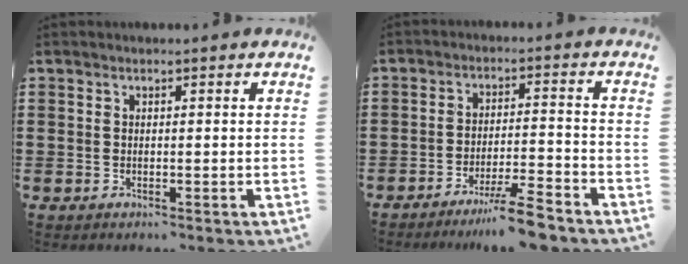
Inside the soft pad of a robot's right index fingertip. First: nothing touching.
{"total": 7.0, "force": [-5.8, -0.2, 3.9], "torque": [-0.068, -0.008, -0.106]}